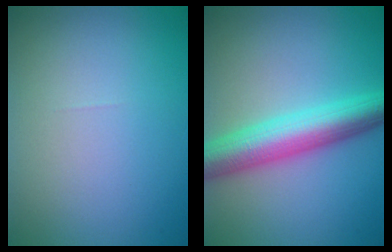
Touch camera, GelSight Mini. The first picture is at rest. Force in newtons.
{"total": 6.9, "press": 6.9, "slide": 0.3}